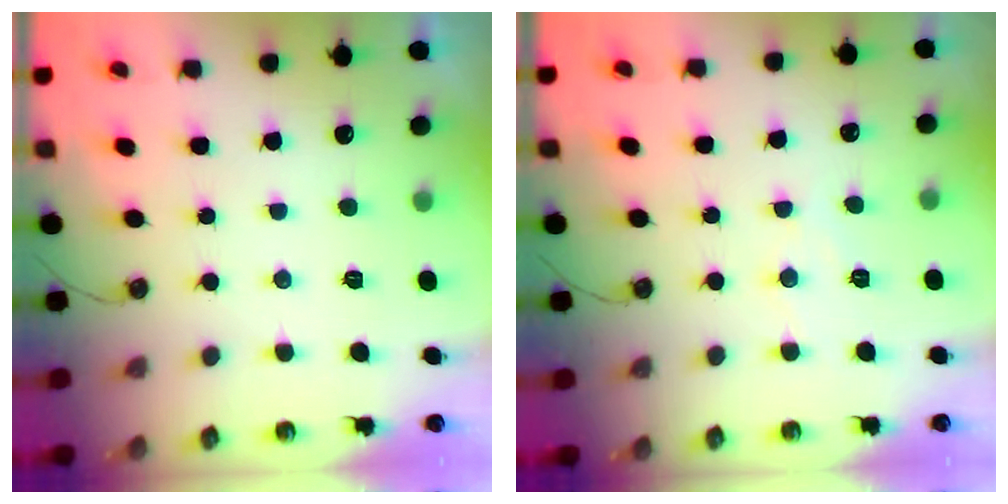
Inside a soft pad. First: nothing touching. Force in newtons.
{"total": 5.8, "press": 5.7, "slide": 0.8}